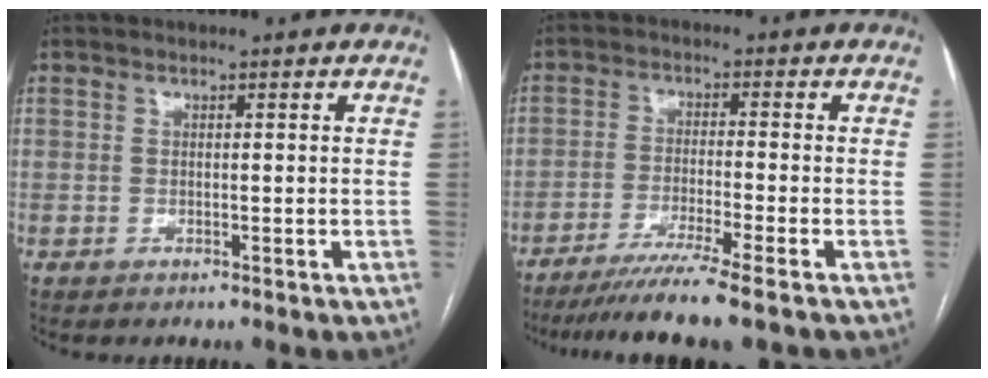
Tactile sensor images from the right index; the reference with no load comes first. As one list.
[{"total": 8.6, "force": [-6.7, -1.7, 5.0], "torque": [-0.074, -0.029, -0.112]}]